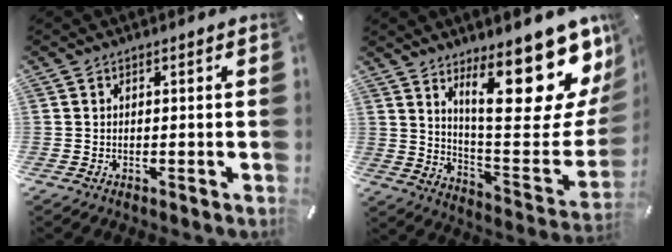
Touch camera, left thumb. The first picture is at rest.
{"total": 25.4, "force": [14.9, 8.2, 18.9], "torque": [-0.249, -0.115, 0.245]}